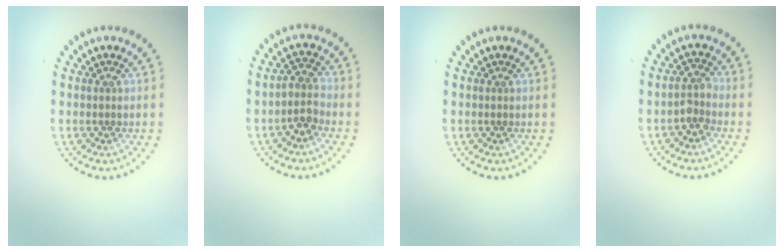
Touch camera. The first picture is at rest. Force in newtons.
{"total": 2.1, "press": 1.8, "slide": 1.1}
{"total": 0.0}
{"total": 1.6, "press": 1.3, "slide": 1.1}